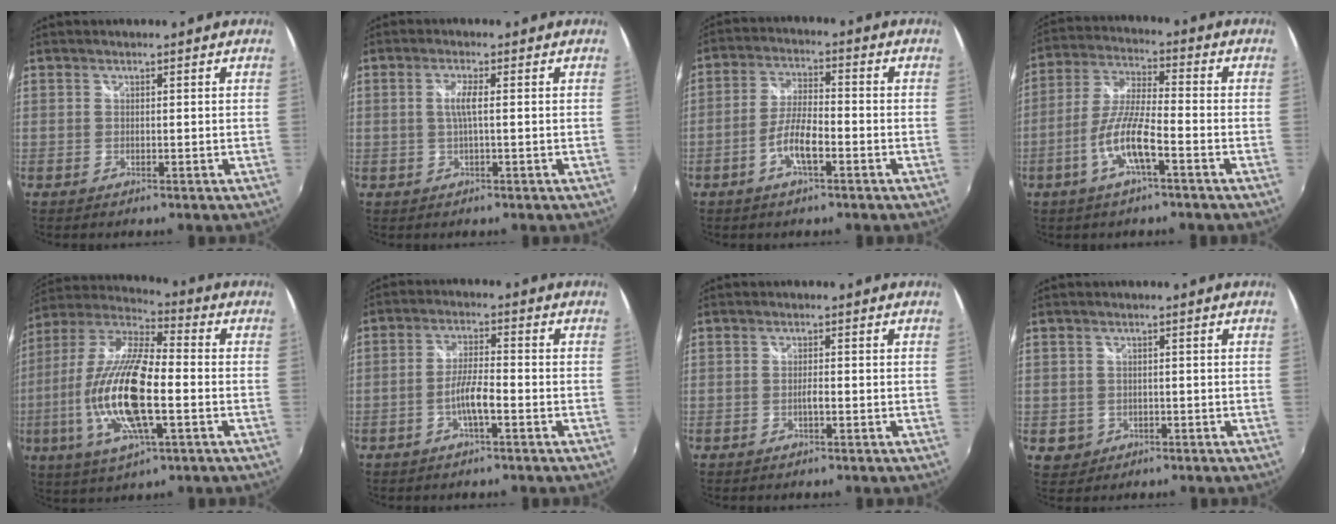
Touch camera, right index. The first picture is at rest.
{"total": 2.9, "force": [0.1, 0.1, 2.8], "torque": [-0.056, 0.000, -0.001]}
{"total": 6.7, "force": [-3.2, 1.7, 5.6], "torque": [-0.117, 0.003, -0.059]}
{"total": 9.7, "force": [-4.4, 1.6, 8.5], "torque": [-0.183, -0.002, -0.084]}
{"total": 20.0, "force": [-4.2, 6.2, 18.6], "torque": [-0.378, -0.013, -0.086]}
{"total": 5.2, "force": [-2.3, 0.8, 4.6], "torque": [-0.093, 0.002, -0.042]}
{"total": 1.3, "force": [-0.6, 0.2, 1.2], "torque": [-0.023, -0.001, -0.010]}
{"total": 3.3, "force": [-0.7, 3.1, 0.7], "torque": [-0.020, 0.000, -0.004]}